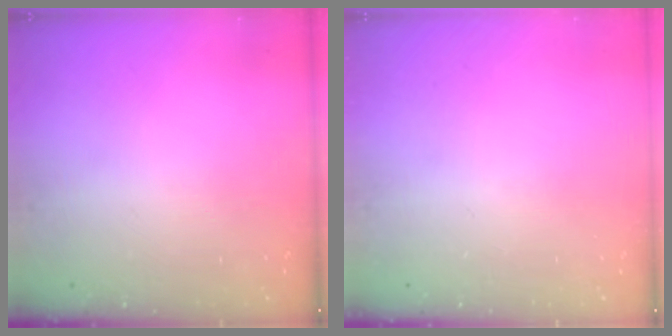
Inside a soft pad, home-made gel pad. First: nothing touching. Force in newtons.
{"total": 0.0}